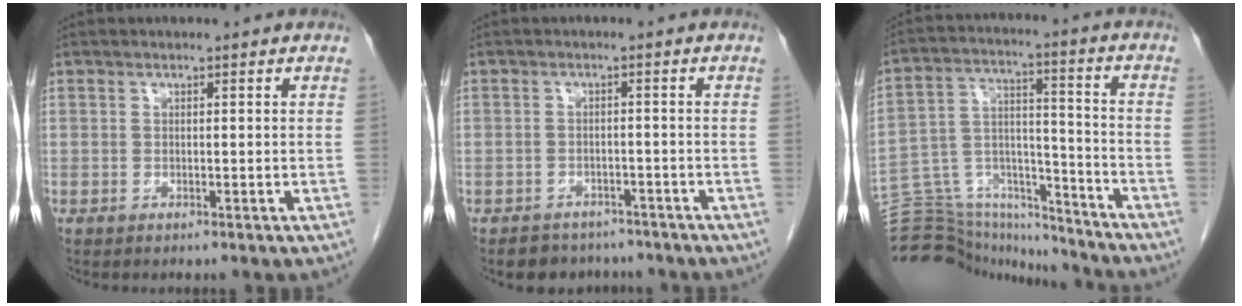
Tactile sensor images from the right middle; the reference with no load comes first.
{"total": 5.3, "force": [-4.5, 2.8, 0.6], "torque": [-0.003, 0.009, -0.058]}
{"total": 18.7, "force": [-18.0, 4.1, 3.1], "torque": [-0.075, 0.048, -0.280]}